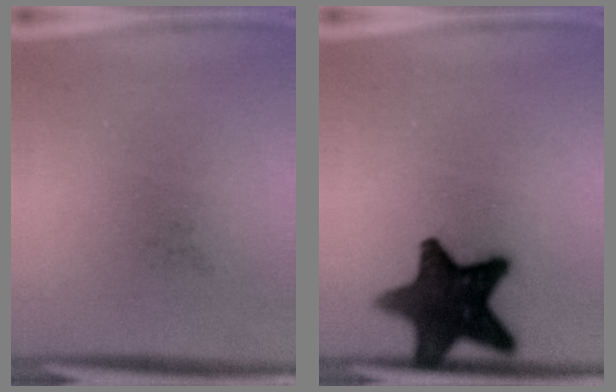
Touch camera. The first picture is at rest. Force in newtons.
{"total": 14.8}